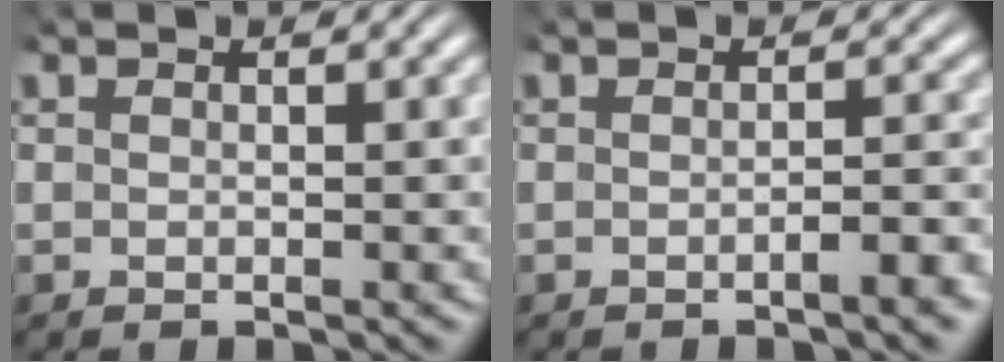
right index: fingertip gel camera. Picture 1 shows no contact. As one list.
[{"total": 1.5, "force": [-1.1, -0.1, 1.0], "torque": [-0.010, 0.006, -0.023]}]